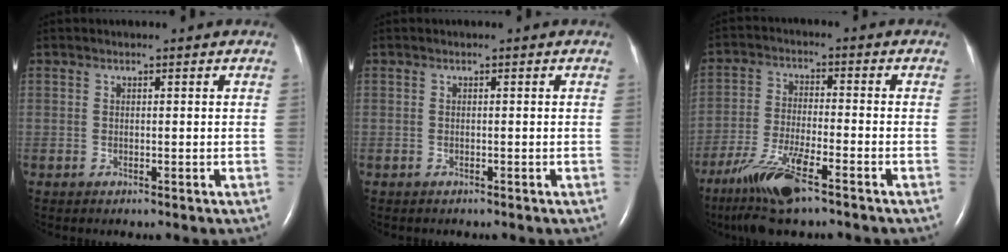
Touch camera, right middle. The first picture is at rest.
{"total": 0.0}
{"total": 10.6, "force": [-6.8, 1.5, 8.0], "torque": [-0.168, -0.025, -0.123]}